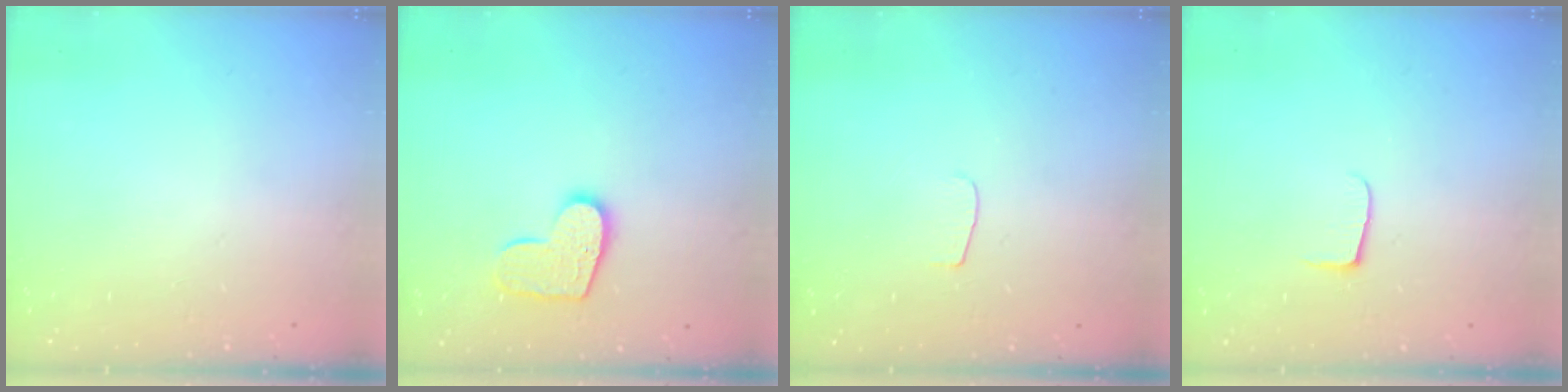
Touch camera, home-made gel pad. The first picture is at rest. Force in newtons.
{"total": 10.8, "press": 10.8, "slide": 0.7}
{"total": 3.0, "press": 3.0, "slide": 0.4}
{"total": 5.6, "press": 5.5, "slide": 0.7}